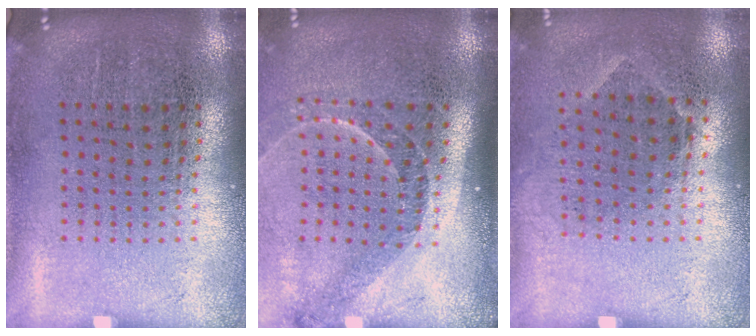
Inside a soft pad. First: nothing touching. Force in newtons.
{"total": 1.4, "press": 1.3, "slide": 0.7}
{"total": 0.8, "press": 0.6, "slide": 0.5}